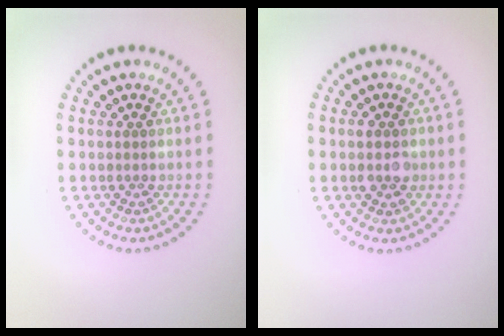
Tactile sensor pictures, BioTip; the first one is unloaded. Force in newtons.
{"total": 2.5, "press": 2.5, "slide": 0.1}